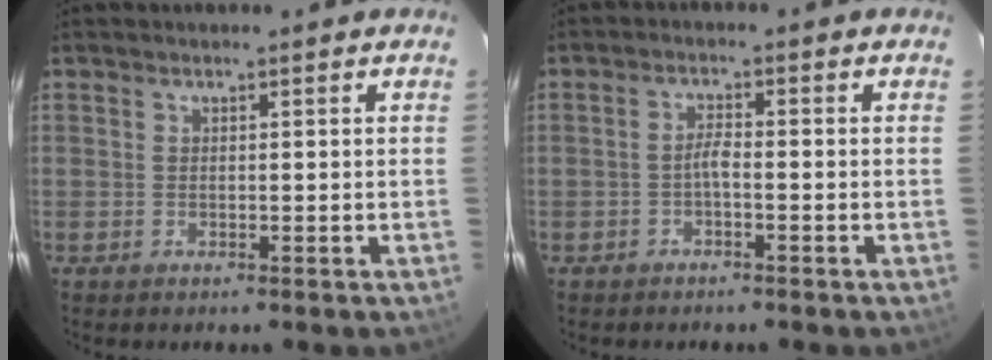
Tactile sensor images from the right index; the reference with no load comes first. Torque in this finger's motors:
{"motor_torque": [0.37, -0.05, 0.18, 0.05]}